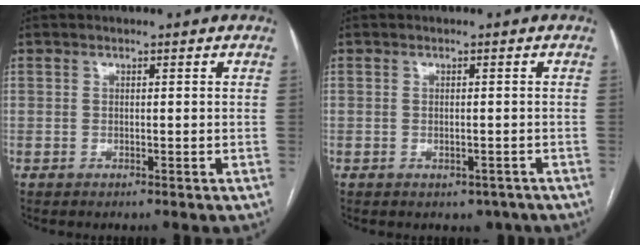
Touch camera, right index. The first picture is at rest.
{"total": 2.0, "force": [-1.4, 1.2, 0.9], "torque": [-0.006, 0.002, -0.010]}